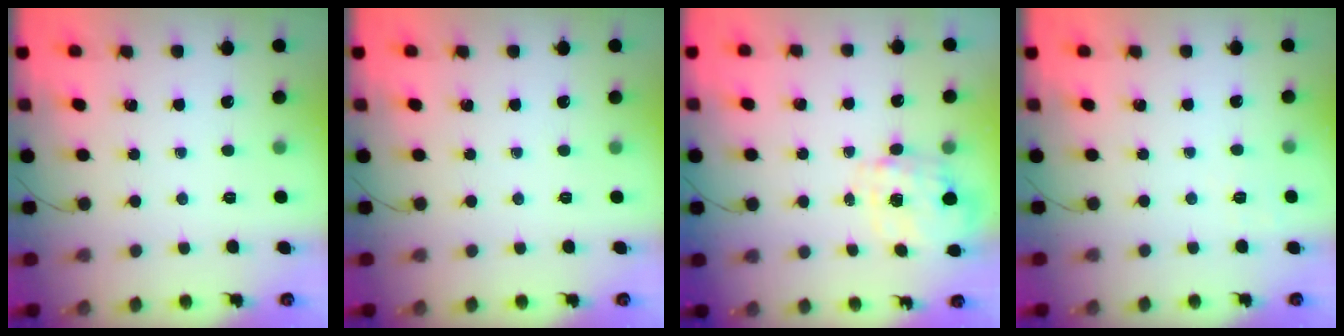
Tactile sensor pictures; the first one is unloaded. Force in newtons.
{"total": 0.0}
{"total": 3.6, "press": 3.5, "slide": 0.7}
{"total": 2.8, "press": 2.4, "slide": 1.5}